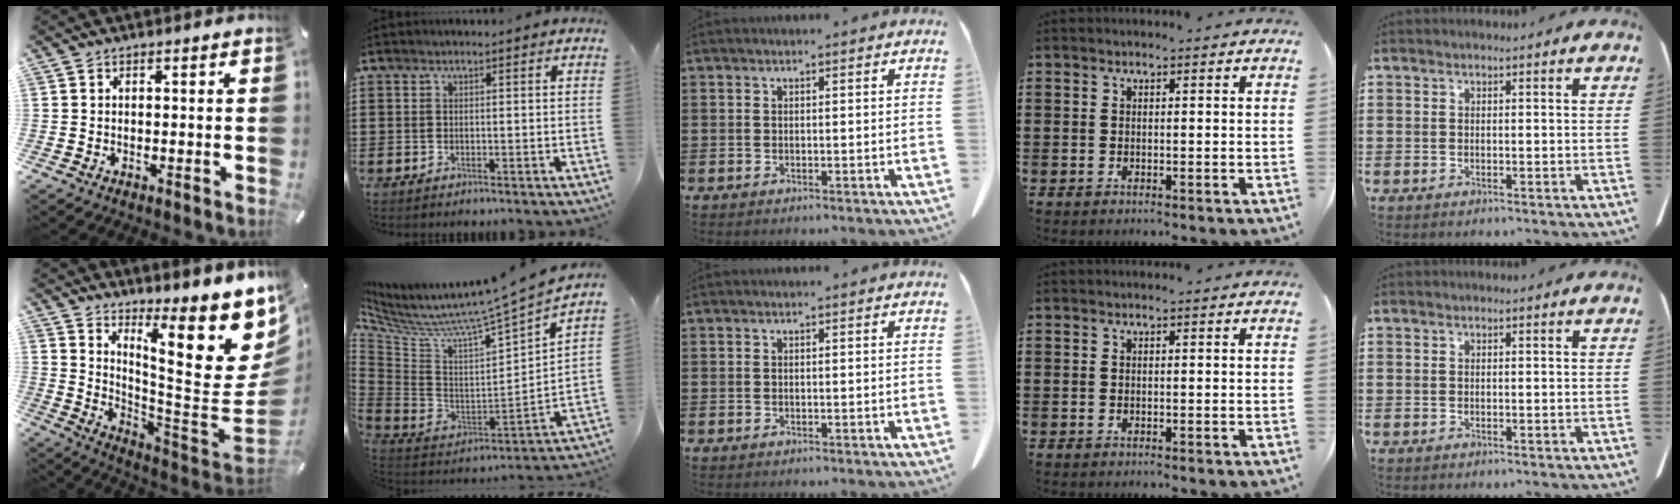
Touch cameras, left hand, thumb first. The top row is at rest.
{"thumb": {"total": 20.8, "force": [10.7, 7.4, 16.2], "torque": [-0.203, -0.110, 0.175]}, "index": {"total": 5.7, "force": [4.7, -0.6, 3.2], "torque": [-0.084, -0.059, 0.065]}}